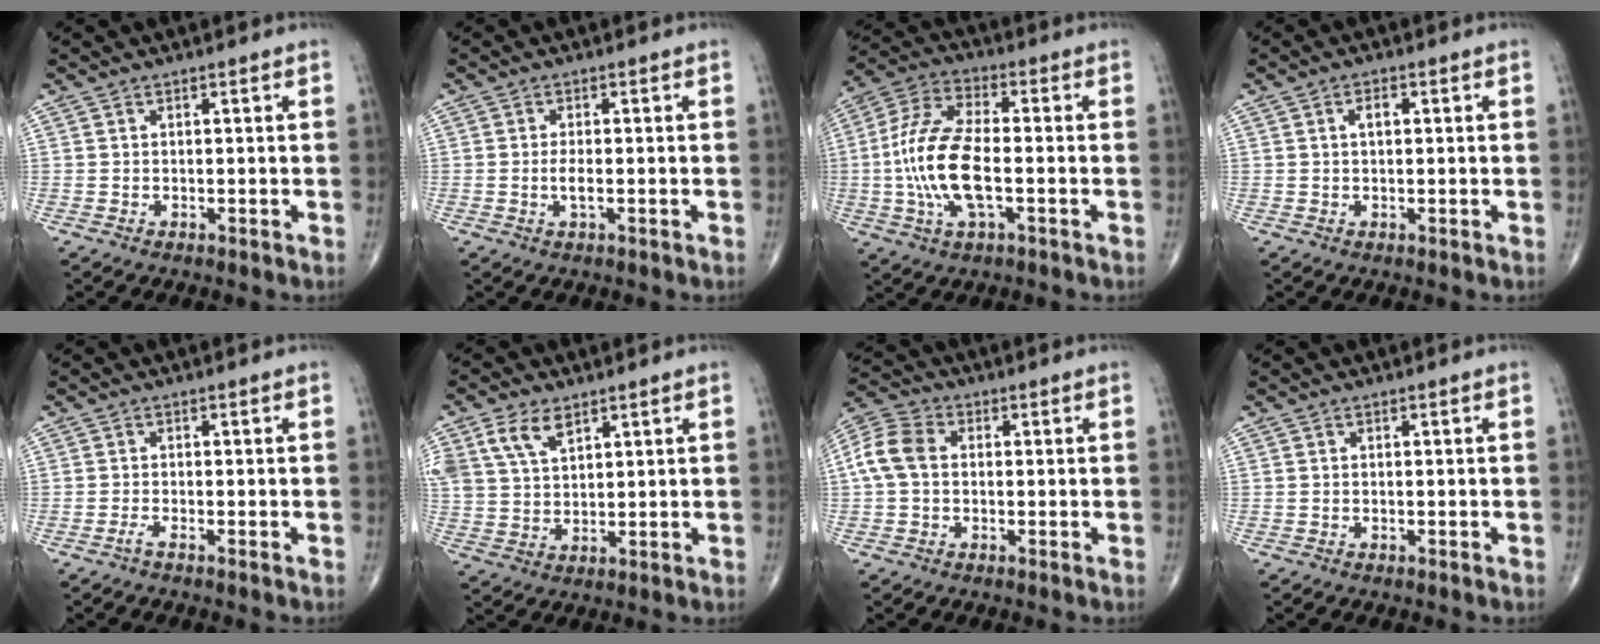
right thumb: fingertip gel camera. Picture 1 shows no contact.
{"total": 2.0, "force": [-0.4, 0.8, 1.8], "torque": [-0.041, -0.001, -0.008]}
{"total": 14.7, "force": [-2.1, 6.3, 13.1], "torque": [-0.281, 0.023, -0.044]}
{"total": 2.2, "force": [0.5, 1.2, 1.8], "torque": [-0.030, 0.006, 0.008]}
{"total": 0.7, "force": [-0.6, -0.1, 0.3], "torque": [-0.013, 0.001, -0.014]}
{"total": 7.8, "force": [4.3, 4.4, 4.9], "torque": [-0.090, -0.008, 0.090]}
{"total": 7.6, "force": [0.5, 5.7, 5.0], "torque": [-0.105, 0.024, 0.000]}
{"total": 0.0}